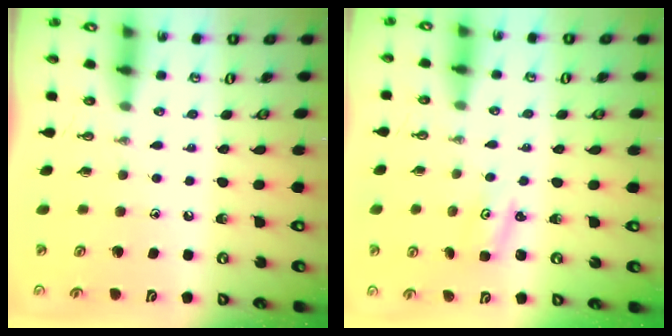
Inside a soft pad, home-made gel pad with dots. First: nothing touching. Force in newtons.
{"total": 1.8, "press": 1.8, "slide": 0.3}